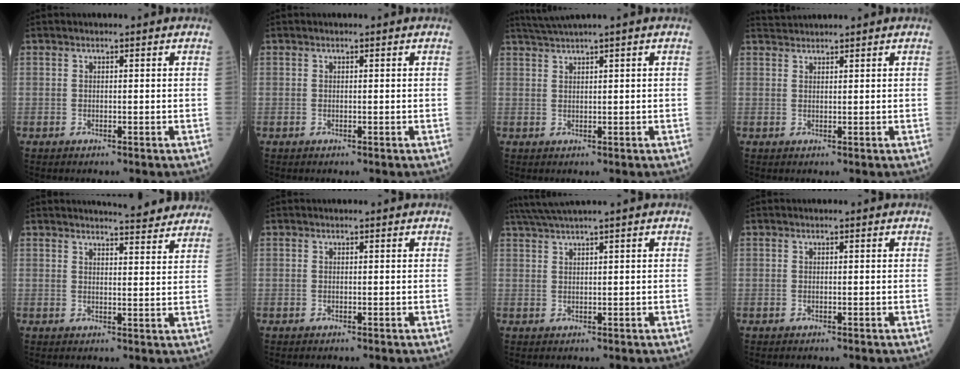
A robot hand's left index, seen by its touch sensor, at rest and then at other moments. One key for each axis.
{"total": 0.0}
{"total": 2.7, "fx": 2.1, "fy": -1.1, "fz": 1.2, "tx": -0.031, "ty": 0.009, "tz": 0.049}
{"total": 1.8, "fx": 1.8, "fy": -0.4, "fz": -0.3, "tx": -0.003, "ty": 0.016, "tz": 0.045}
{"total": 8.0, "fx": 7.7, "fy": 0.6, "fz": 2.1, "tx": -0.026, "ty": -0.009, "tz": 0.079}
{"total": 0.0}
{"total": 3.7, "fx": 2.9, "fy": -1.2, "fz": 1.9, "tx": -0.047, "ty": 0.012, "tz": 0.065}
{"total": 0.0}